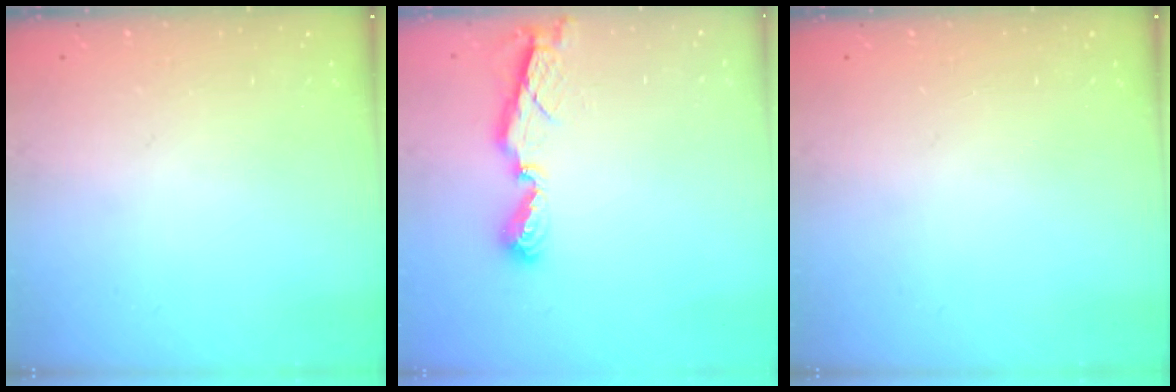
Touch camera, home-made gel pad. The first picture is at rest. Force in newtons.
{"total": 7.8, "press": 7.8, "slide": 0.5}
{"total": 0.0}